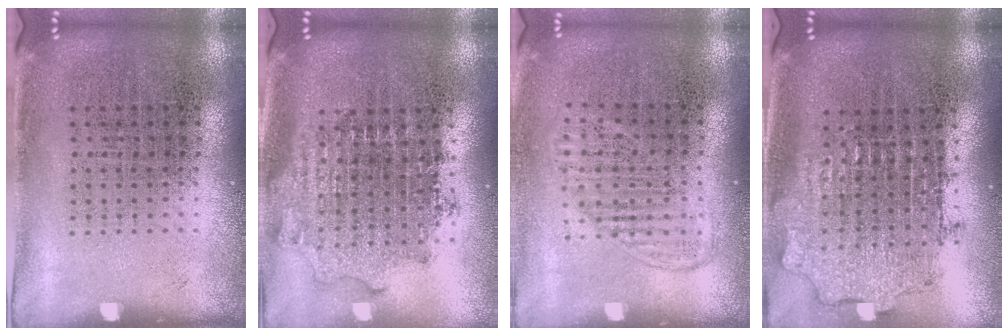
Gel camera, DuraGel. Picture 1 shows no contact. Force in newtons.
{"total": 1.8, "press": 1.4, "slide": 1.1}
{"total": 1.3, "press": 1.2, "slide": 0.6}
{"total": 1.9, "press": 1.5, "slide": 1.2}